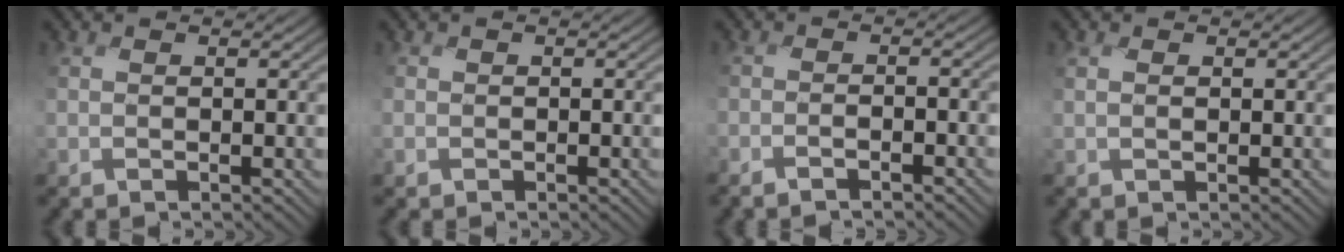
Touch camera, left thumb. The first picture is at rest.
{"total": 0.7, "force": [-0.4, 0.5, -0.3], "torque": [0.002, -0.004, -0.010]}
{"total": 1.7, "force": [-1.6, -0.1, 0.3], "torque": [-0.003, 0.003, -0.039]}
{"total": 1.2, "force": [0.2, 0.6, 1.0], "torque": [-0.022, 0.002, 0.004]}